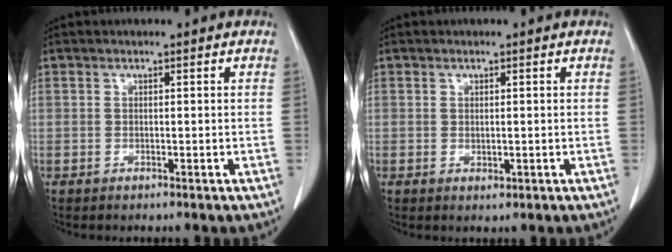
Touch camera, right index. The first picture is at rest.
{"total": 0.9, "force": [0.0, 0.5, 0.8], "torque": [-0.011, -0.004, 0.006]}